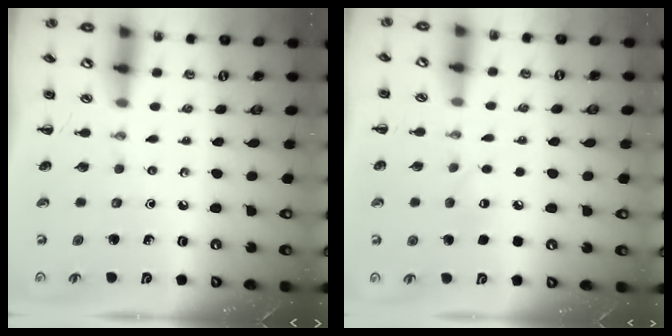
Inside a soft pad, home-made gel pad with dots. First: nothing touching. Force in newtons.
{"total": 5.3, "press": 5.2, "slide": 0.9}